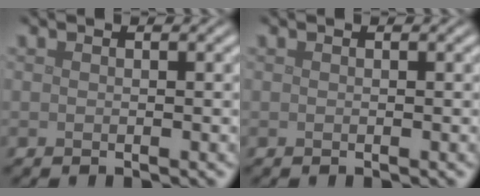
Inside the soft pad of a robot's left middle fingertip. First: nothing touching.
{"total": 0.0}